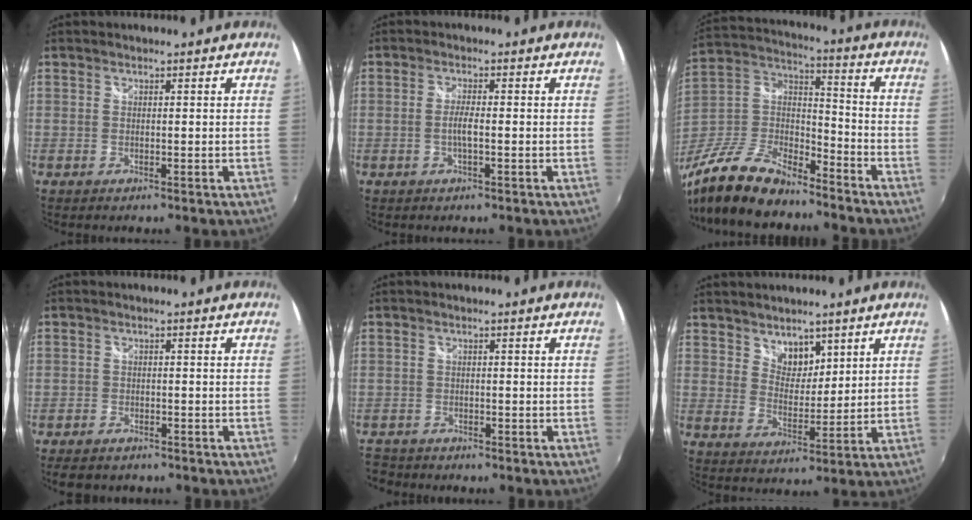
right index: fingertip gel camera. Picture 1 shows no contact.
{"total": 2.2, "force": [-0.6, 0.2, 2.1], "torque": [-0.042, -0.001, -0.012]}
{"total": 21.6, "force": [-16.1, 7.5, 12.2], "torque": [-0.272, -0.021, -0.293]}
{"total": 5.5, "force": [-4.4, 2.5, 2.0], "torque": [-0.059, -0.016, -0.072]}
{"total": 4.5, "force": [-3.9, 2.3, 0.4], "torque": [-0.033, -0.010, -0.075]}
{"total": 5.7, "force": [4.0, 3.5, 2.1], "torque": [-0.020, 0.003, 0.074]}